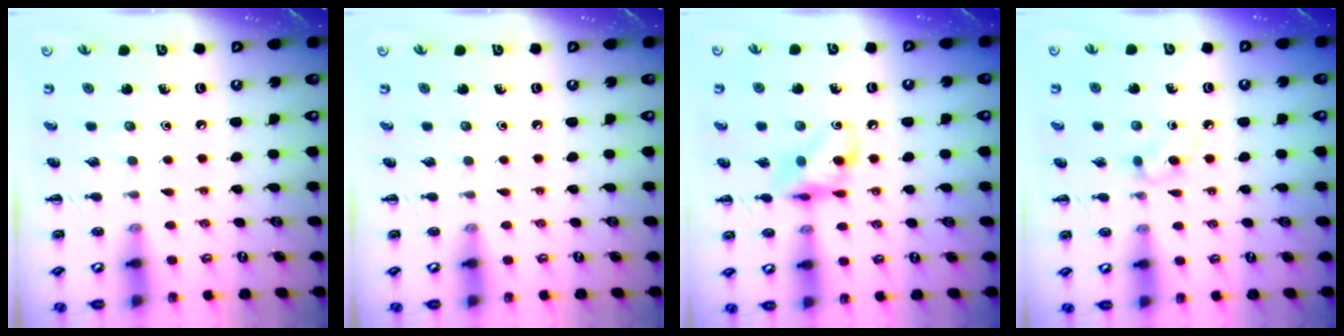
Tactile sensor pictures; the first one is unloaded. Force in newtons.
{"total": 0.0}
{"total": 10.3, "press": 10.3, "slide": 0.9}
{"total": 2.9, "press": 2.7, "slide": 1.2}